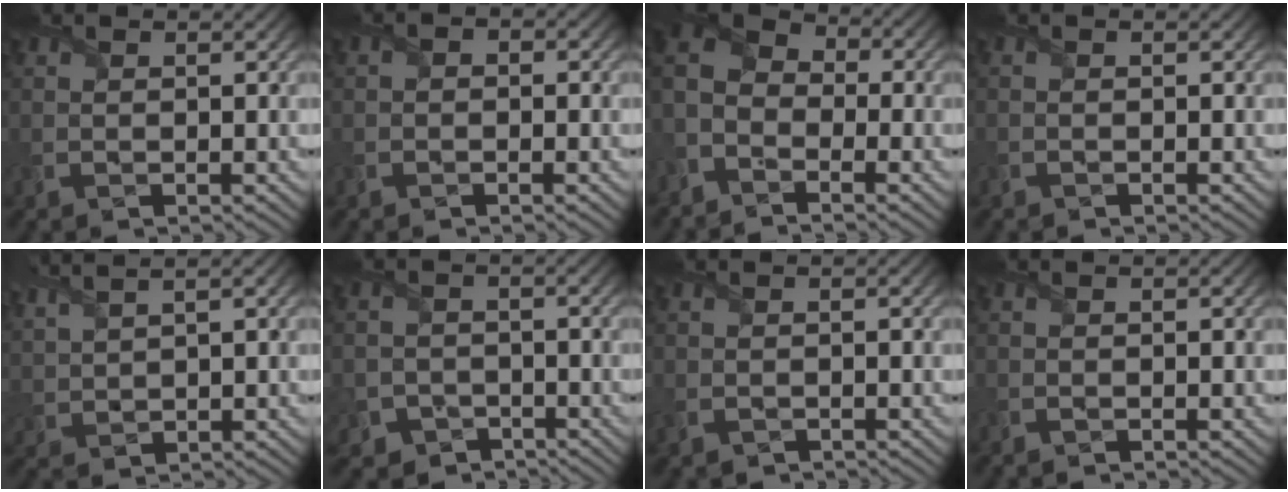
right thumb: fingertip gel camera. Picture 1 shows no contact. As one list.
[{"total": 1.4, "force": [-0.6, 1.0, 0.7], "torque": [-0.008, 0.000, -0.017]}, {"total": 7.5, "force": [-4.3, 4.7, 3.9], "torque": [-0.093, -0.008, -0.099]}, {"total": 0.6, "force": [-0.6, 0.2, 0.1], "torque": [0.002, -0.002, -0.014]}, {"total": 4.2, "force": [3.3, 0.6, 2.5], "torque": [-0.075, 0.017, 0.070]}, {"total": 5.5, "force": [-3.6, 4.1, 0.9], "torque": [-0.025, -0.015, -0.076]}, {"total": 1.0, "force": [-0.7, 0.6, 0.4], "torque": [-0.013, -0.003, -0.015]}, {"total": 0.5, "force": [-0.5, 0.0, 0.1], "torque": [0.000, -0.001, -0.011]}]